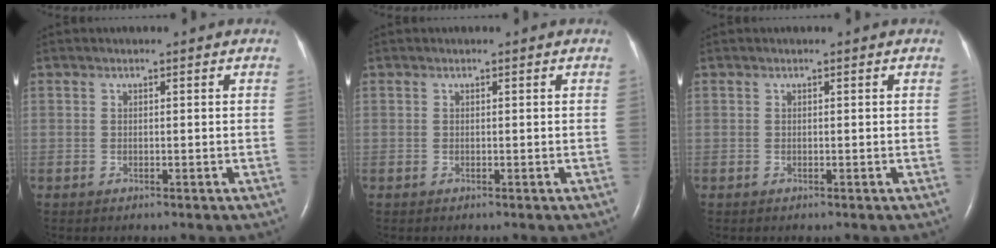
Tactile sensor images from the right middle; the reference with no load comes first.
{"total": 0.0}
{"total": 0.0}